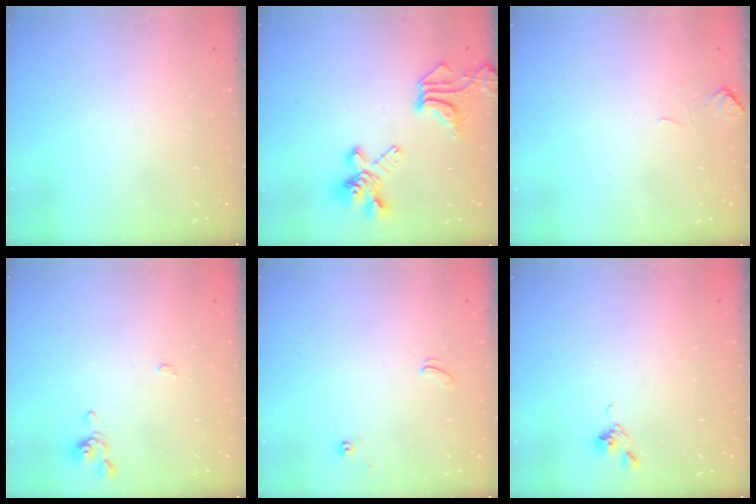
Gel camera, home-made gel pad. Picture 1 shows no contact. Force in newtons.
{"total": 9.4, "press": 9.1, "slide": 2.6}
{"total": 0.5, "press": 0.1, "slide": 0.5}
{"total": 0.0}
{"total": 1.4, "press": 1.4, "slide": 0.3}
{"total": 6.5, "press": 6.5, "slide": 0.2}